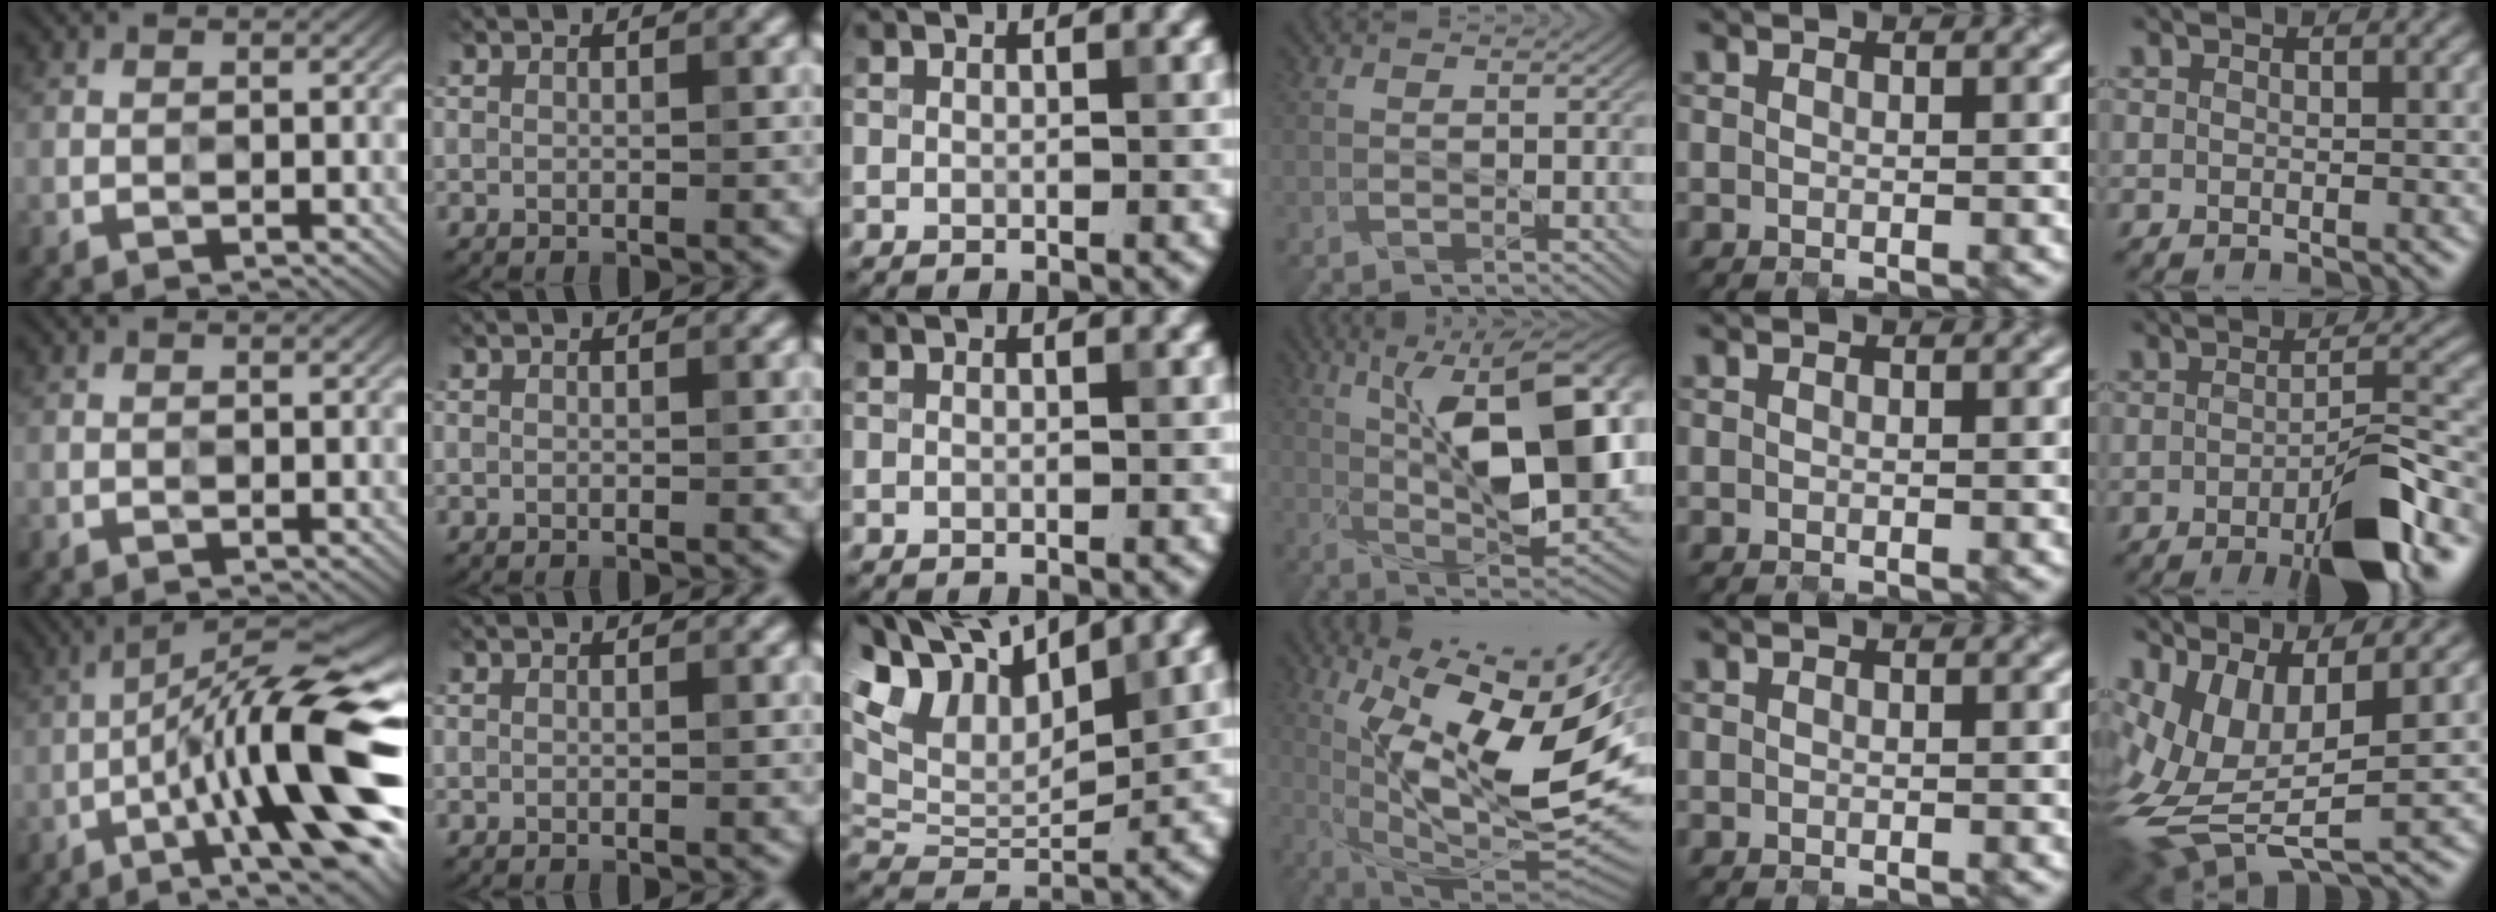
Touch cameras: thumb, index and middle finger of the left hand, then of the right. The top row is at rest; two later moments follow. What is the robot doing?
{"motion": "open", "object": "hinged tin"}